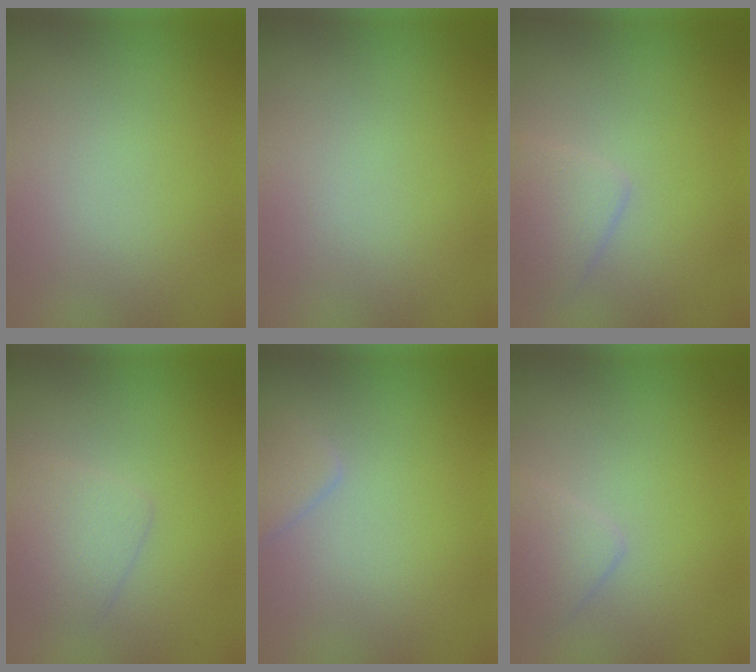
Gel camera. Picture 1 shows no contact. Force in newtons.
{"total": 0.0}
{"total": 2.4, "press": 2.4, "slide": 0.0}
{"total": 2.2, "press": 2.2, "slide": 0.1}
{"total": 1.7, "press": 1.7, "slide": 0.1}
{"total": 1.9, "press": 1.9, "slide": 0.0}